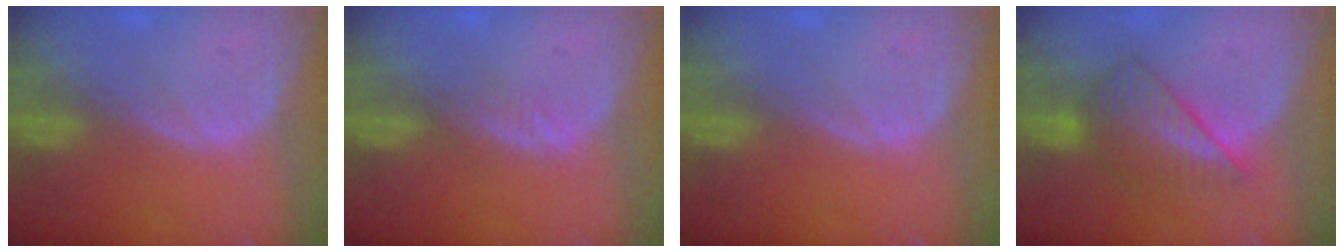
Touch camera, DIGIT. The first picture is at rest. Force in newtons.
{"total": 1.6, "press": 1.6, "slide": 0.1}
{"total": 0.0}
{"total": 6.4, "press": 6.3, "slide": 0.7}